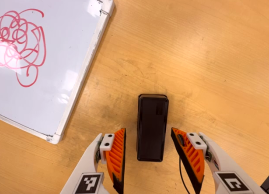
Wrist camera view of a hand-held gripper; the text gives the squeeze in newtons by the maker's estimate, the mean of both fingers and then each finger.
{"total": 0.0}